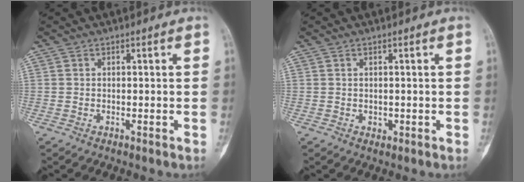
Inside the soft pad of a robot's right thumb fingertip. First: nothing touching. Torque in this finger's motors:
{"motor_torque": [-0.35, 0.13, 0.22, -0.02, 0.02]}